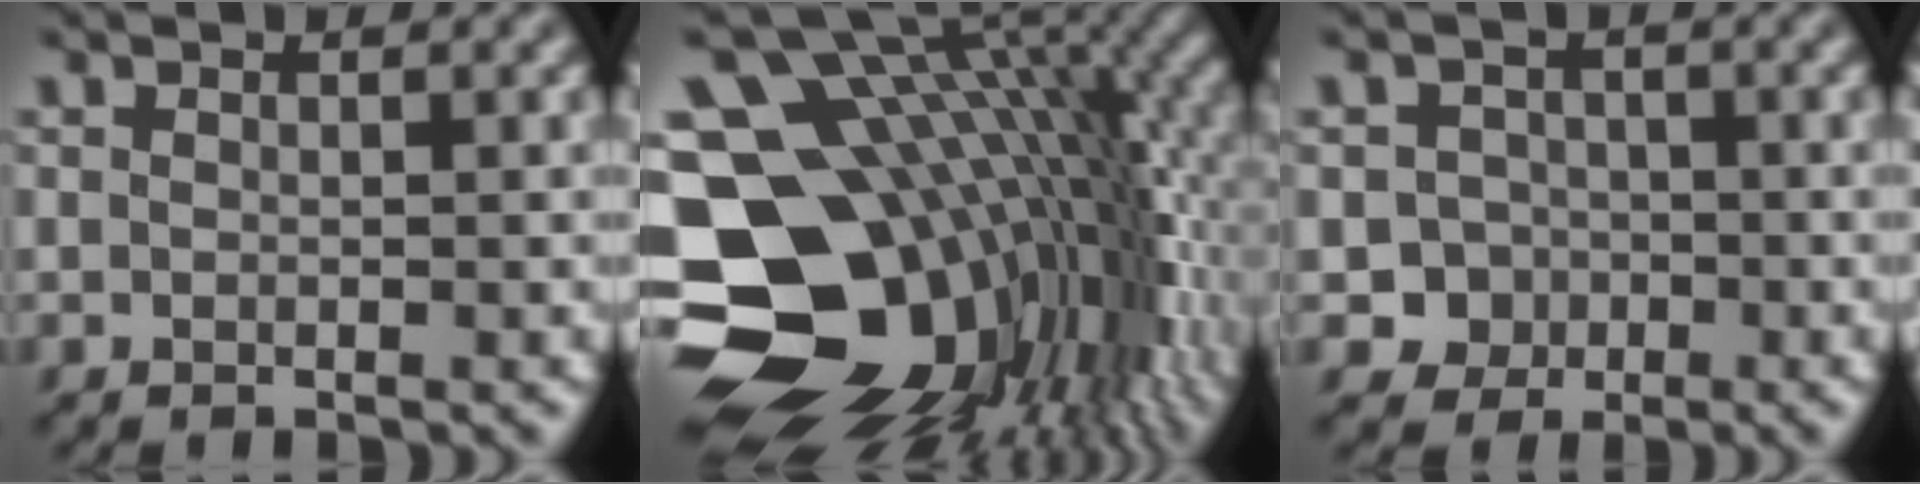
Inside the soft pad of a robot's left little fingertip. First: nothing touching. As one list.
[{"total": 20.0, "force": [-3.0, 13.6, 14.4], "torque": [-0.263, -0.015, -0.034]}, {"total": 4.1, "force": [-1.7, 3.7, 0.6], "torque": [0.022, 0.001, -0.040]}]